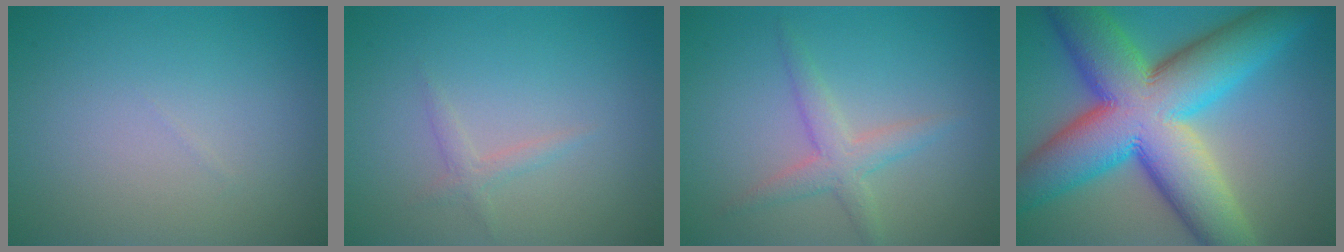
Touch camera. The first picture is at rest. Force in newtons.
{"total": 1.2, "press": 1.2, "slide": 0.1}
{"total": 2.6, "press": 2.6, "slide": 0.1}
{"total": 16.5, "press": 16.5, "slide": 0.3}